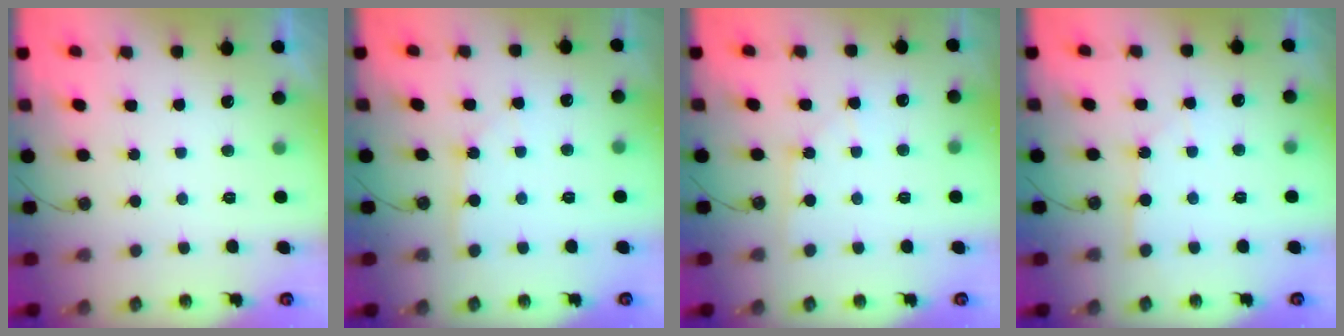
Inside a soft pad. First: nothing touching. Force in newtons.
{"total": 2.5, "press": 2.5, "slide": 0.3}
{"total": 2.5, "press": 2.5, "slide": 0.4}
{"total": 3.2, "press": 3.2, "slide": 0.4}